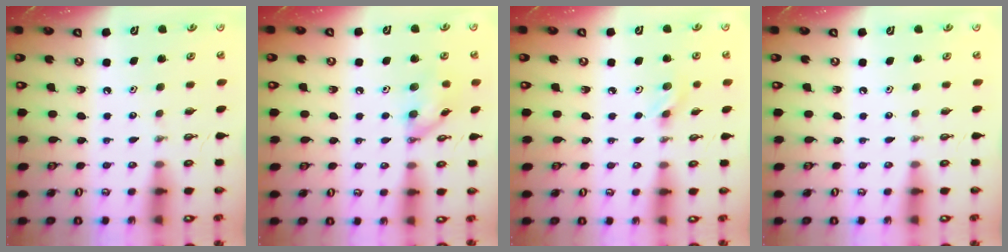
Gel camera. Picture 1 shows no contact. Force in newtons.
{"total": 10.9, "press": 10.9, "slide": 1.1}
{"total": 6.5, "press": 6.0, "slide": 2.3}
{"total": 1.0, "press": 0.0, "slide": 1.0}